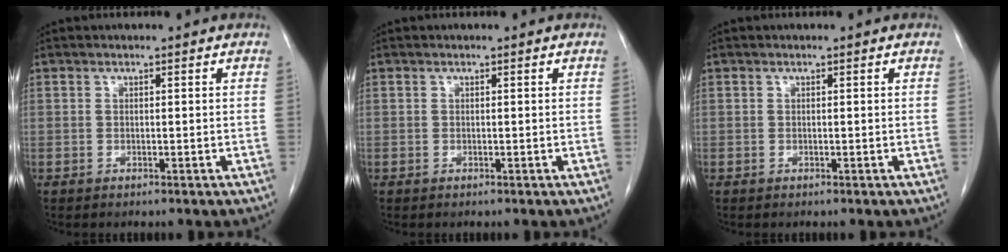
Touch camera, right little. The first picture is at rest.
{"total": 0.0}
{"total": 0.0}